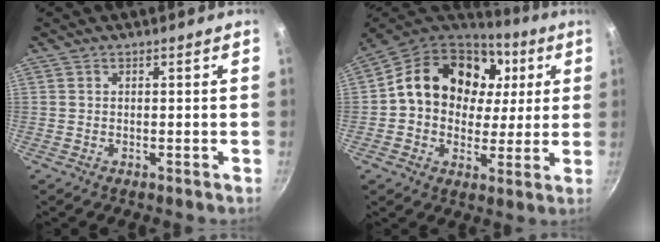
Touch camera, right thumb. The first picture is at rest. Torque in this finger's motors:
{"motor_torque": [-1.21, 1.85, 0.70, -0.57, 0.39]}